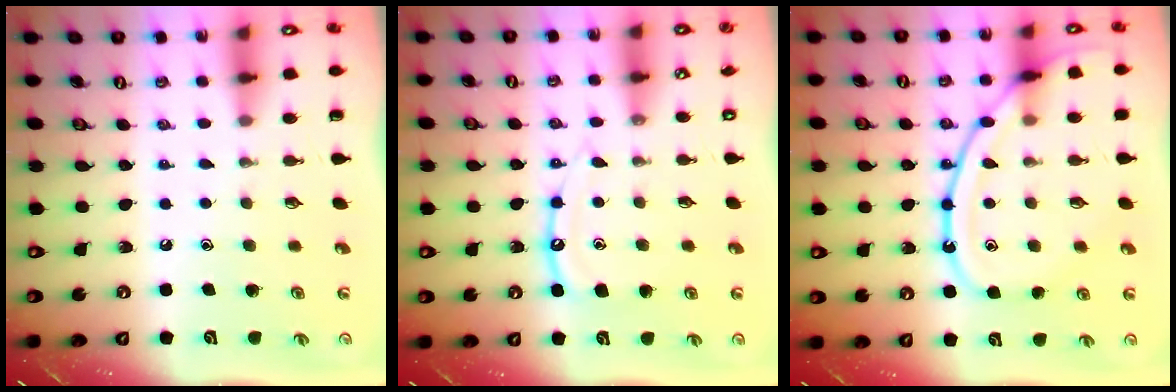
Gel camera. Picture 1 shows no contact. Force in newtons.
{"total": 10.3, "press": 10.3, "slide": 0.9}
{"total": 16.8, "press": 16.7, "slide": 1.4}